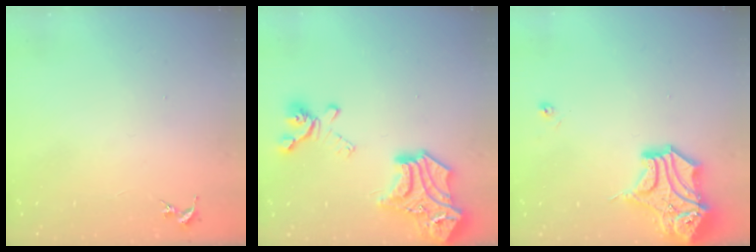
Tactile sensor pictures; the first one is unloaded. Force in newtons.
{"total": 24.0, "press": 24.0, "slide": 1.3}
{"total": 16.0, "press": 15.9, "slide": 2.2}